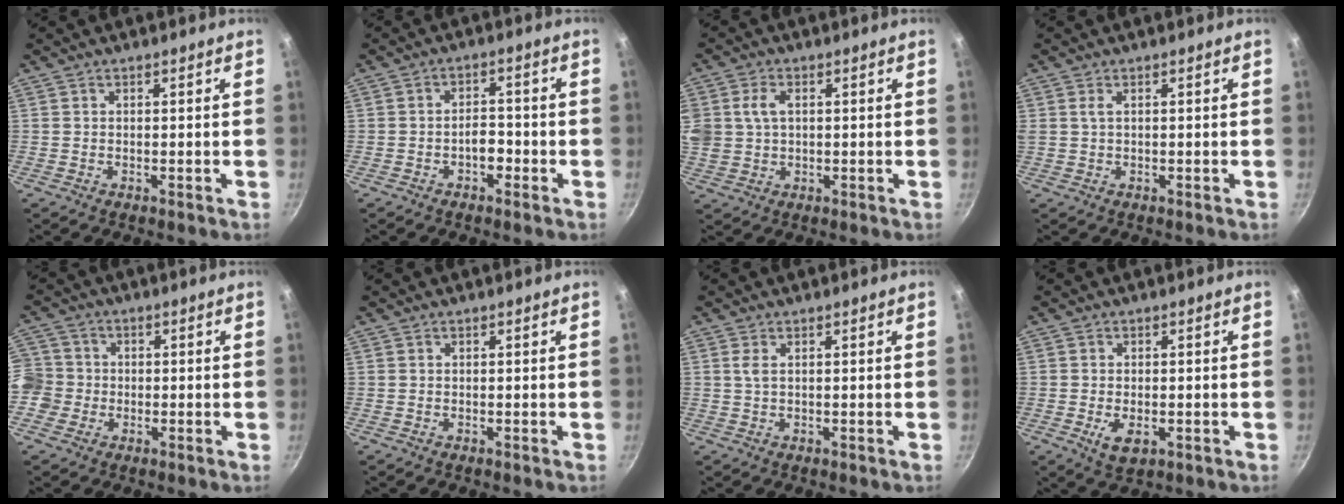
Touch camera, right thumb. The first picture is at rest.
{"total": 3.4, "force": [-1.6, 2.0, 2.3], "torque": [-0.020, 0.021, -0.024]}
{"total": 9.2, "force": [2.0, 7.0, 5.6], "torque": [-0.120, 0.011, 0.038]}
{"total": 1.2, "force": [0.4, 0.6, 1.0], "torque": [-0.020, 0.001, 0.008]}
{"total": 9.0, "force": [-1.8, 8.3, 2.9], "torque": [-0.044, 0.024, -0.047]}
{"total": 0.0}
{"total": 1.4, "force": [0.4, 0.5, 1.2], "torque": [-0.026, 0.000, 0.009]}
{"total": 4.4, "force": [-1.2, 2.4, 3.5], "torque": [-0.058, -0.006, -0.013]}